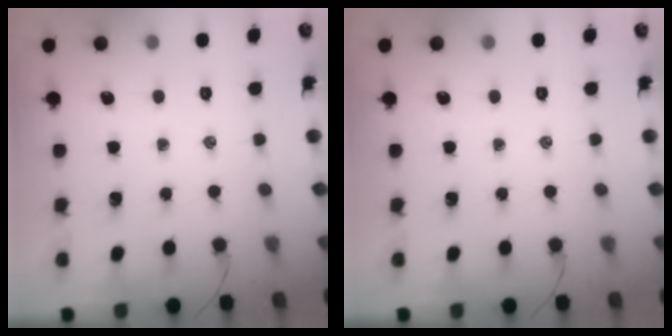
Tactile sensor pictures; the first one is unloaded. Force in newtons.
{"total": 0.0}